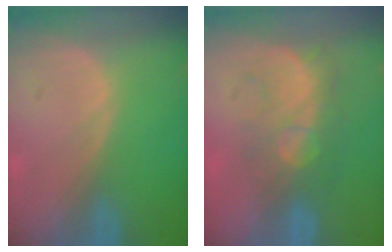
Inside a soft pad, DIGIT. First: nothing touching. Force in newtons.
{"total": 8.6, "press": 7.5, "slide": 4.2}